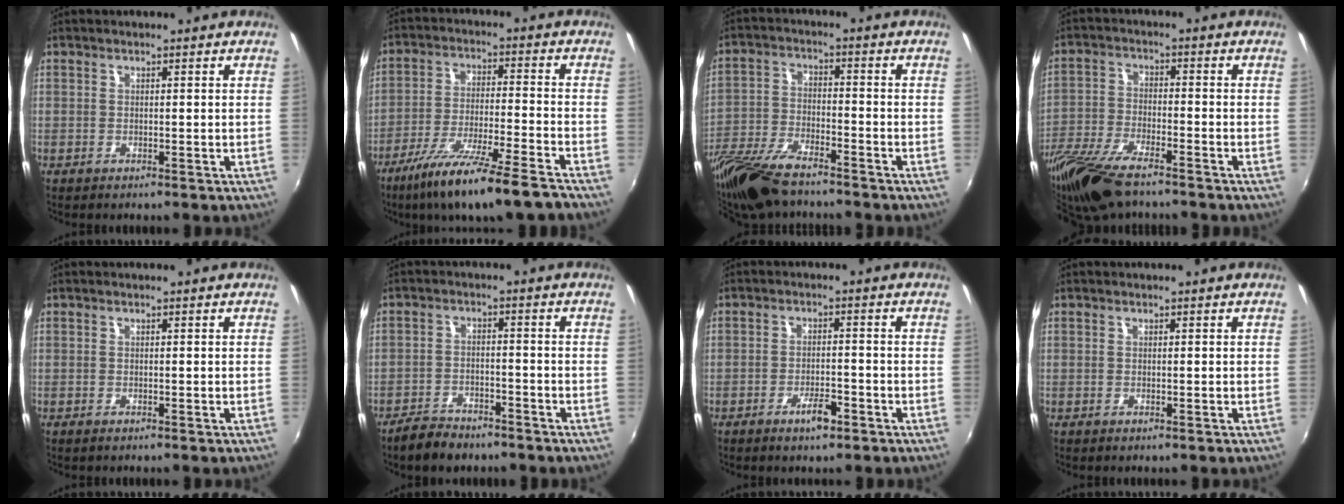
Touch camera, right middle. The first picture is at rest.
{"total": 16.0, "force": [-12.5, 0.4, 10.0], "torque": [-0.195, -0.044, -0.209]}
{"total": 15.5, "force": [-12.3, 4.4, 8.4], "torque": [-0.191, -0.030, -0.233]}
{"total": 14.8, "force": [-11.4, 4.1, 8.6], "torque": [-0.199, -0.034, -0.219]}
{"total": 0.0}
{"total": 6.6, "force": [-5.4, 2.8, 2.5], "torque": [-0.073, -0.001, -0.086]}
{"total": 3.8, "force": [-2.6, 1.3, 2.5], "torque": [-0.052, -0.005, -0.041]}
{"total": 0.0}